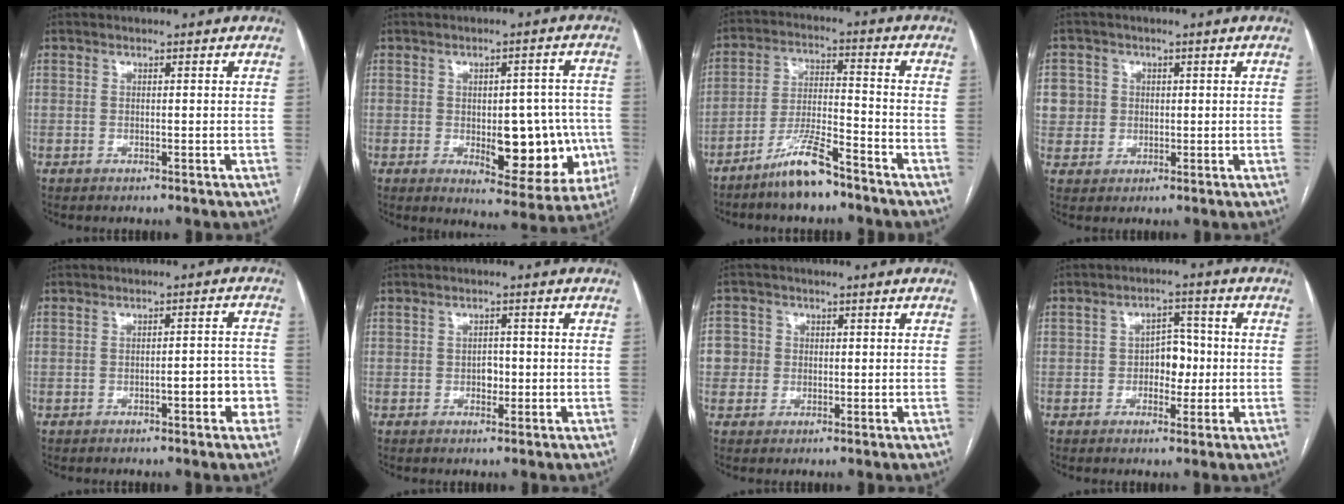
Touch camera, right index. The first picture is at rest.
{"total": 12.9, "force": [-2.4, 5.7, 11.3], "torque": [-0.127, 0.009, -0.013]}
{"total": 8.9, "force": [-6.8, 1.1, 5.6], "torque": [-0.112, -0.012, -0.130]}
{"total": 6.0, "force": [1.0, 5.8, 0.6], "torque": [-0.010, 0.018, 0.024]}
{"total": 4.7, "force": [-1.9, 1.3, 4.1], "torque": [-0.043, 0.017, -0.023]}
{"total": 1.9, "force": [-0.5, 1.3, 1.3], "torque": [-0.016, 0.005, -0.005]}
{"total": 4.2, "force": [0.0, 4.2, 0.4], "torque": [0.003, 0.017, 0.000]}
{"total": 4.8, "force": [-0.6, 3.0, 3.6], "torque": [-0.049, 0.015, -0.010]}